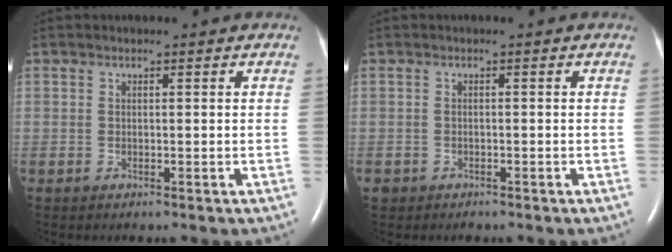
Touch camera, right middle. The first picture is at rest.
{"total": 2.2, "force": [-1.6, 1.3, 0.5], "torque": [-0.015, -0.002, -0.023]}